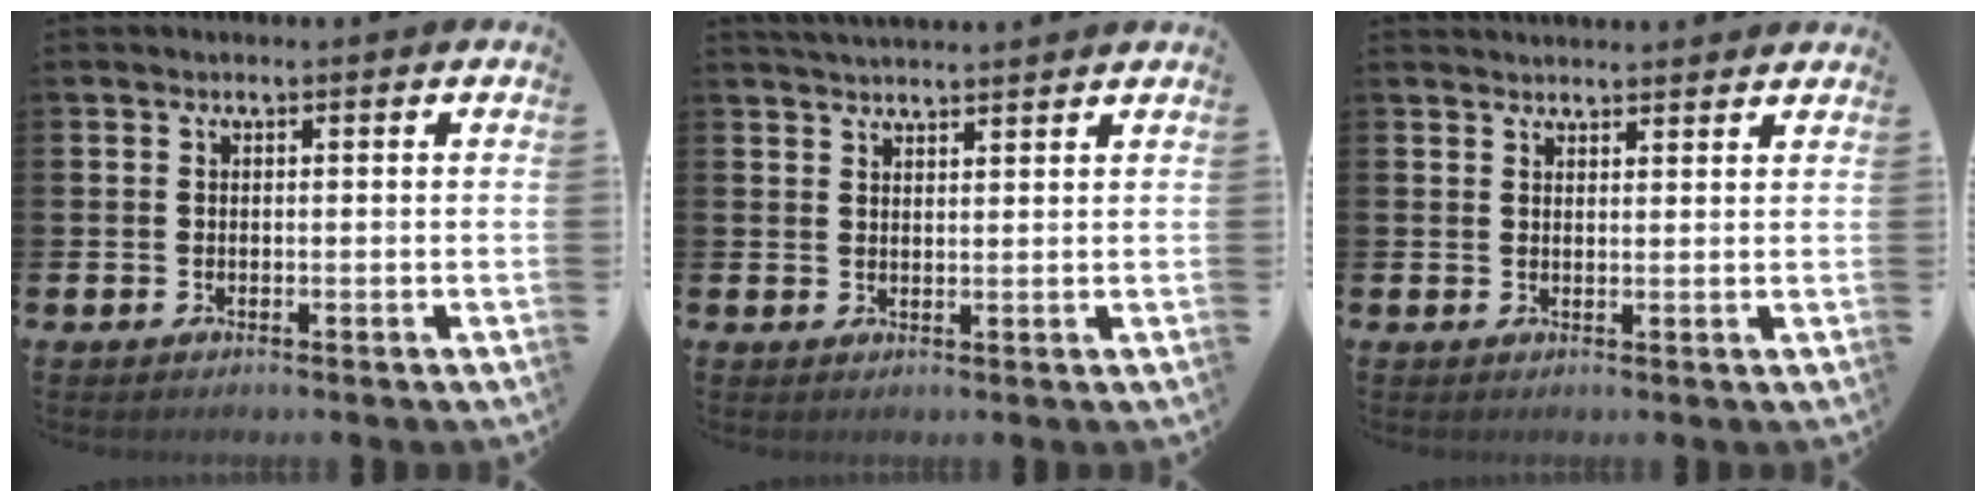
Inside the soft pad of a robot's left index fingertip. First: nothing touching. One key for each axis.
{"total": 3.0, "fx": 3.0, "fy": 0.0, "fz": 0.2, "tx": -0.006, "ty": -0.014, "tz": 0.054}
{"total": 2.4, "fx": 2.4, "fy": 0.3, "fz": 0.0, "tx": 0.002, "ty": -0.011, "tz": 0.044}